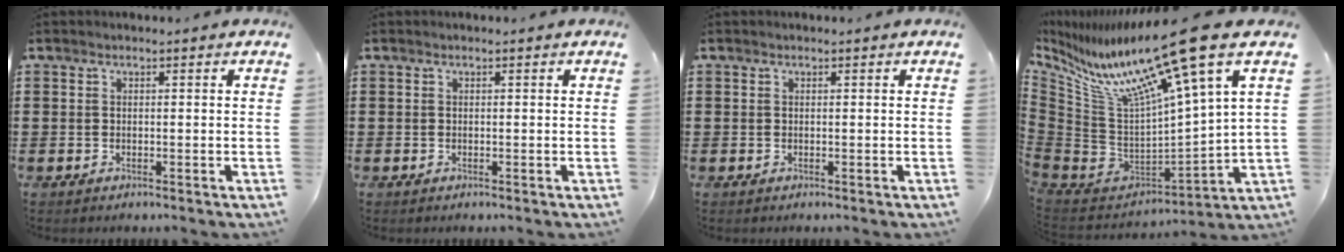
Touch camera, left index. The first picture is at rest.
{"total": 0.0}
{"total": 0.0}
{"total": 16.7, "force": [10.4, 0.9, 12.9], "torque": [-0.266, -0.080, 0.155]}